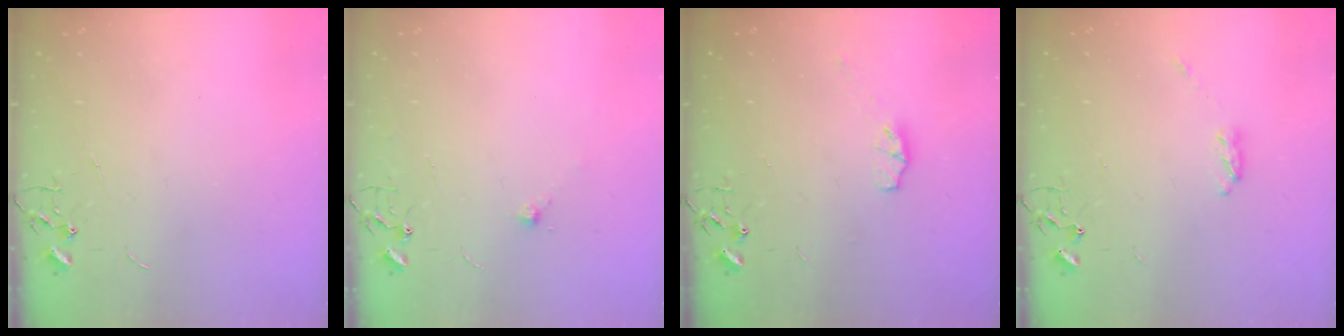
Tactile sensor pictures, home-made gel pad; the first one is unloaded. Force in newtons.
{"total": 5.6, "press": 5.6, "slide": 0.7}
{"total": 5.0, "press": 4.9, "slide": 0.7}
{"total": 3.7, "press": 3.7, "slide": 0.6}